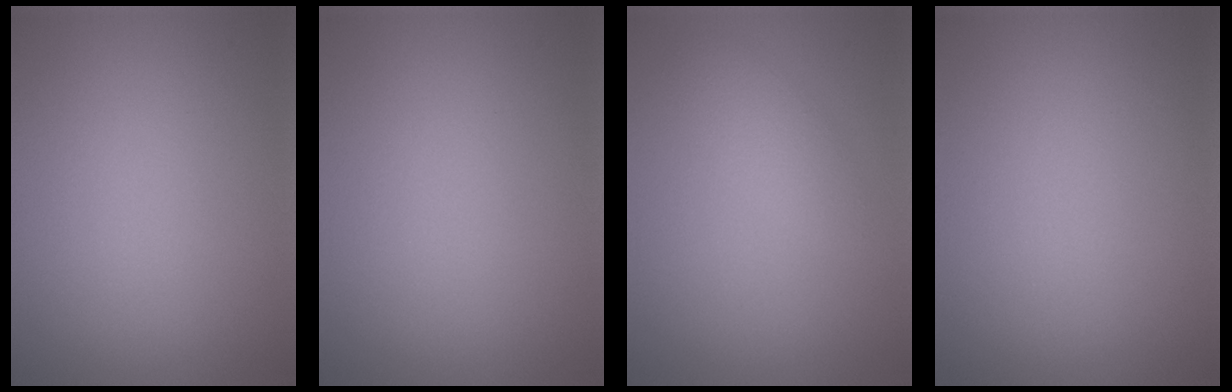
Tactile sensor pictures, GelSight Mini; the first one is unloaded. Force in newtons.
{"total": 0.0}
{"total": 1.6, "press": 1.6, "slide": 0.0}
{"total": 0.0}